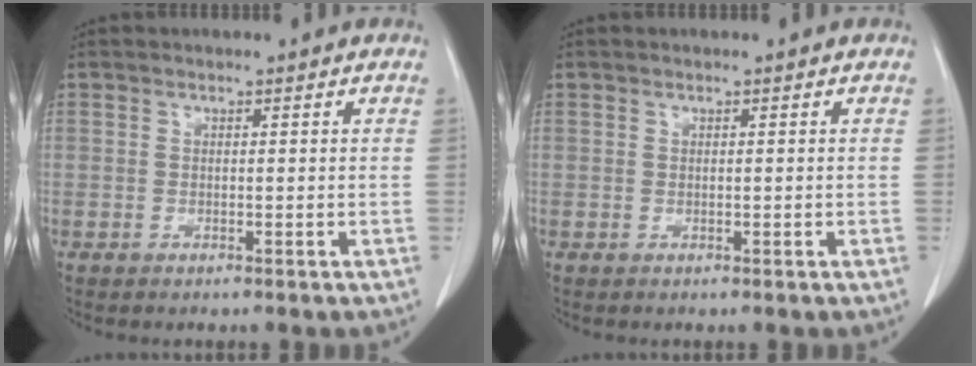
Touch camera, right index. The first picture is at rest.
{"total": 0.0}